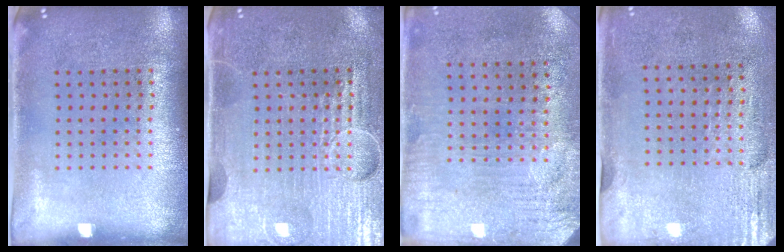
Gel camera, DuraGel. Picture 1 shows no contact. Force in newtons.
{"total": 4.3, "press": 4.1, "slide": 1.4}
{"total": 3.3, "press": 2.7, "slide": 1.8}
{"total": 2.9, "press": 2.5, "slide": 1.5}